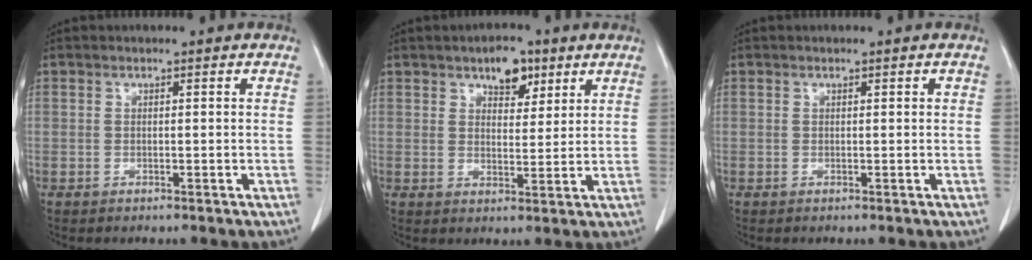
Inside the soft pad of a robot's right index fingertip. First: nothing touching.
{"total": 5.3, "force": [3.3, 2.7, 3.2], "torque": [-0.043, 0.003, 0.052]}
{"total": 0.0}